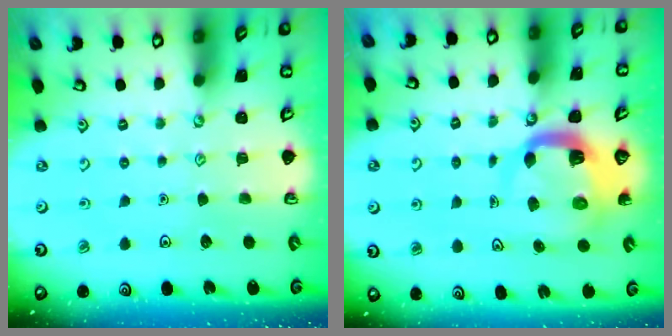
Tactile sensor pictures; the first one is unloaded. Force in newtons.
{"total": 5.7, "press": 5.7, "slide": 0.8}